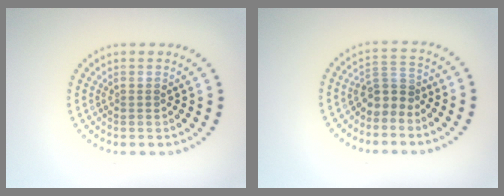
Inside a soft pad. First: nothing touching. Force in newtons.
{"total": 2.1, "press": 1.7, "slide": 1.3}